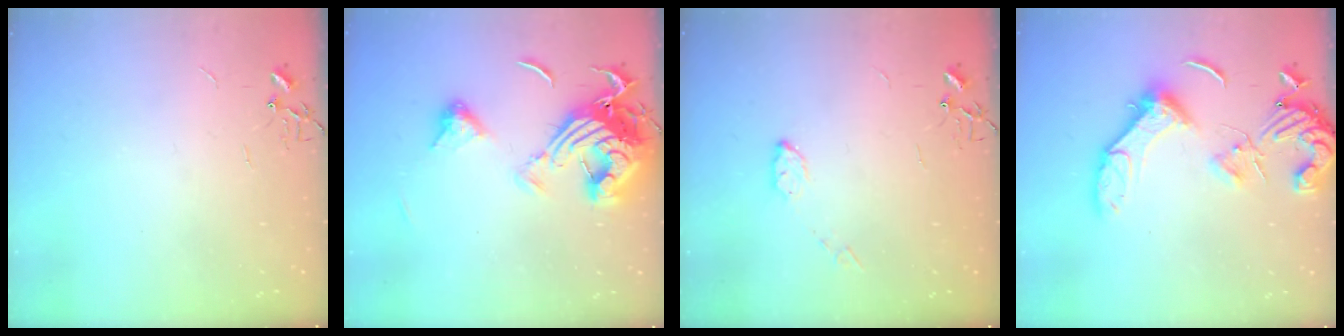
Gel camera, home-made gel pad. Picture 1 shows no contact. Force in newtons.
{"total": 16.8, "press": 16.8, "slide": 1.6}
{"total": 4.5, "press": 4.5, "slide": 0.2}
{"total": 15.0, "press": 14.9, "slide": 1.9}